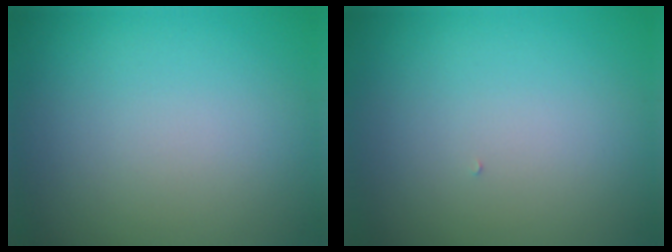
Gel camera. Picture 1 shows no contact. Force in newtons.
{"total": 0.0}